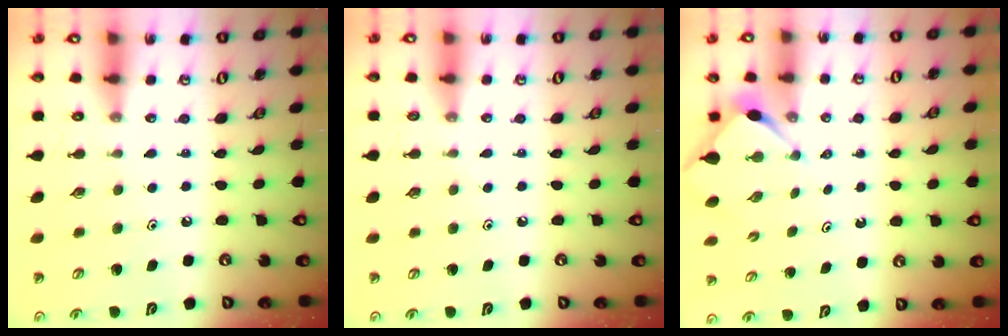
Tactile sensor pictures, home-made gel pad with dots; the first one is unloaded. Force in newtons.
{"total": 2.7, "press": 2.7, "slide": 0.3}
{"total": 2.7, "press": 2.7, "slide": 0.3}